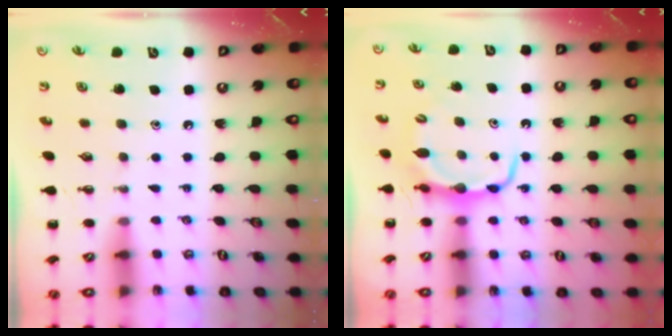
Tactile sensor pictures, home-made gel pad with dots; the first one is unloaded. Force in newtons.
{"total": 6.5, "press": 6.5, "slide": 0.3}